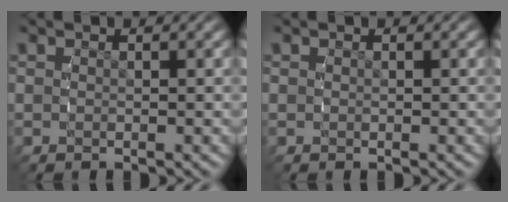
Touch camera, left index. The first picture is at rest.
{"total": 0.0}